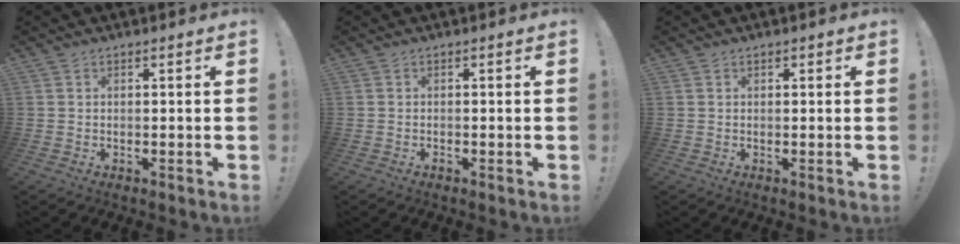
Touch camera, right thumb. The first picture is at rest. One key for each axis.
{"total": 0.9, "fx": -0.9, "fy": 0.1, "fz": 0.1, "tx": -0.009, "ty": 0.002, "tz": -0.014}
{"total": 0.5, "fx": 0.5, "fy": 0.3, "fz": 0.0, "tx": 0.002, "ty": -0.003, "tz": 0.008}